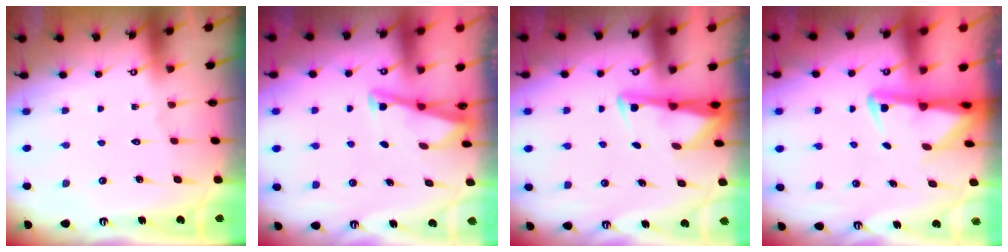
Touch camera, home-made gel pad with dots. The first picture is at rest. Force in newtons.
{"total": 2.9, "press": 2.9, "slide": 0.3}
{"total": 2.9, "press": 2.8, "slide": 0.5}
{"total": 3.4, "press": 3.4, "slide": 0.6}